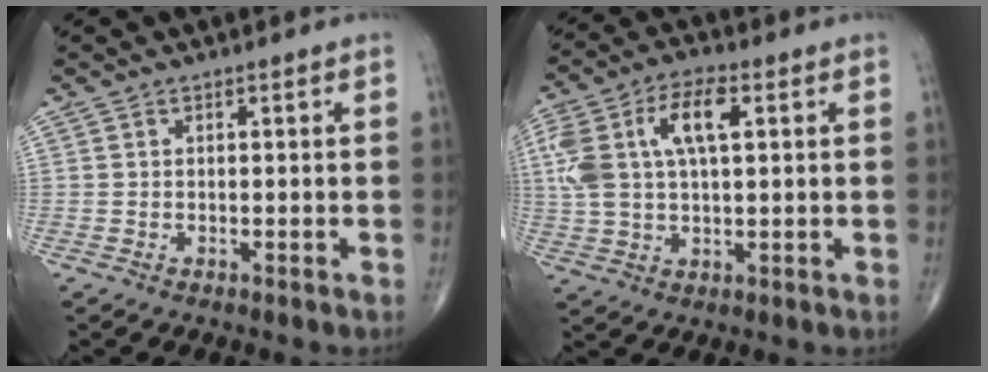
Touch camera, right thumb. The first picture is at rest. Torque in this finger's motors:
{"motor_torque": [0.41, 0.01, 1.40, 0.36, 0.16]}